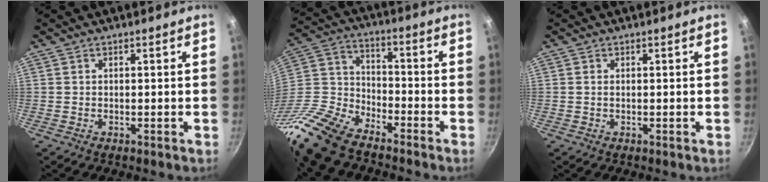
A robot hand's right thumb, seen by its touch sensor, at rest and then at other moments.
{"total": 17.1, "force": [-13.0, 7.5, 8.1], "torque": [-0.161, 0.069, -0.270]}
{"total": 0.6, "force": [0.0, 0.3, 0.5], "torque": [-0.011, 0.001, -0.001]}